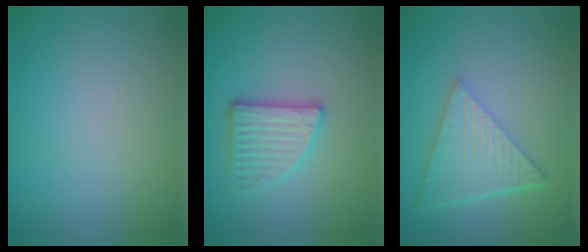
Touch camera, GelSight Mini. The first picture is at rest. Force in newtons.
{"total": 3.3, "press": 3.0, "slide": 1.4}
{"total": 6.5, "press": 4.5, "slide": 4.7}